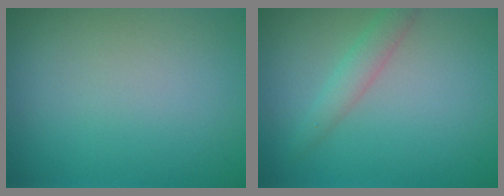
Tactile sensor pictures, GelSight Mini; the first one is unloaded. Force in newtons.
{"total": 1.9, "press": 1.9, "slide": 0.0}